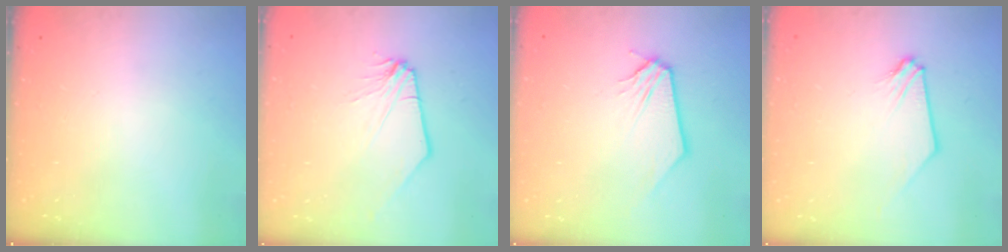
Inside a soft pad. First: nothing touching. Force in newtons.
{"total": 0.0}
{"total": 0.0}
{"total": 0.7, "press": 0.7, "slide": 0.2}